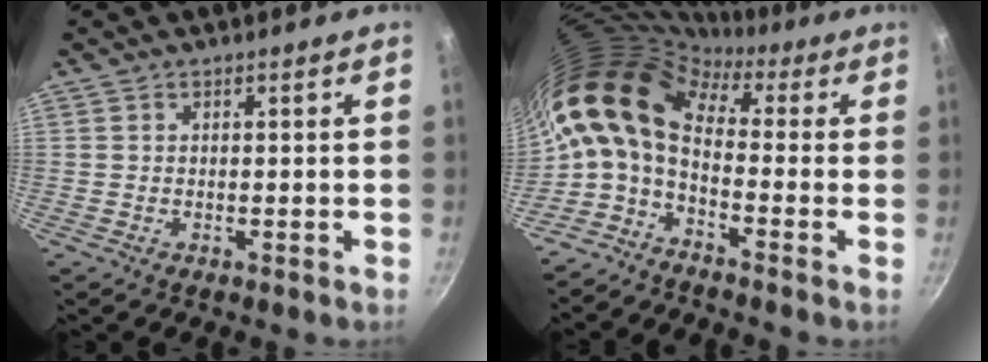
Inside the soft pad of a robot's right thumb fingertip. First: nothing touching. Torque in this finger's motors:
{"motor_torque": [1.79, 2.05, 1.35, -1.35, 0.36]}